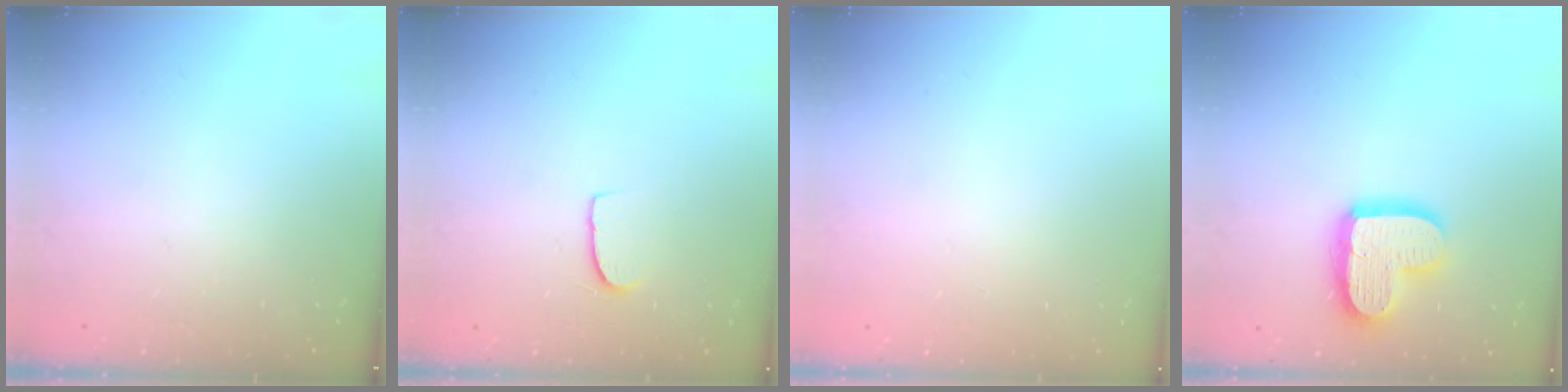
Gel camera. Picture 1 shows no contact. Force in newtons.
{"total": 5.7, "press": 5.6, "slide": 0.5}
{"total": 0.0}
{"total": 15.6, "press": 15.5, "slide": 1.3}